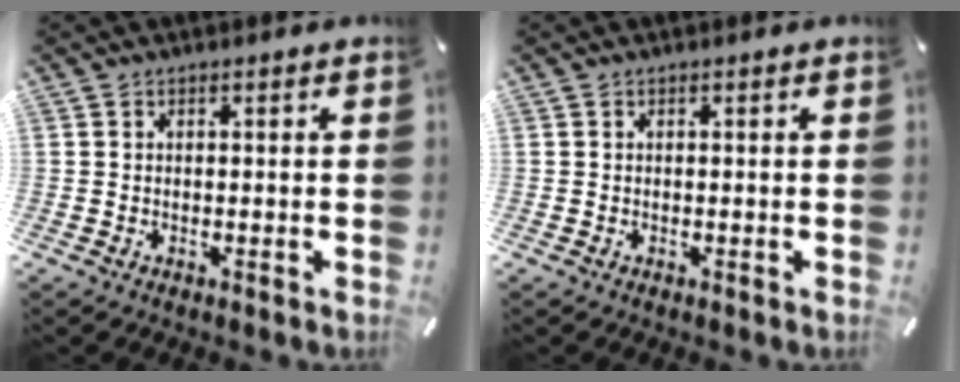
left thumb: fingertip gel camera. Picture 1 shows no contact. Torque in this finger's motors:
{"motor_torque": [-0.22, -0.13, -0.07, 0.05, -0.01]}